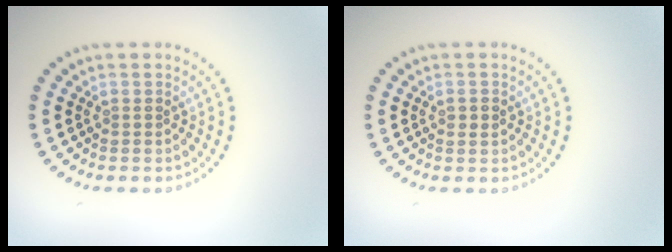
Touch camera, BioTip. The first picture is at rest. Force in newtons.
{"total": 0.9, "press": 0.9, "slide": 0.2}